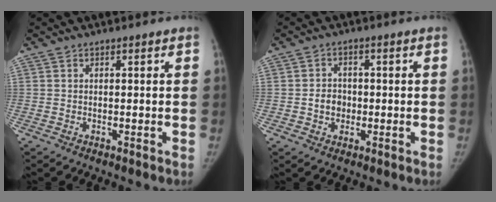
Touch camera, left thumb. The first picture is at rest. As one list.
[{"total": 3.9, "force": [-0.7, 3.4, 1.8], "torque": [-0.012, 0.009, -0.014]}]